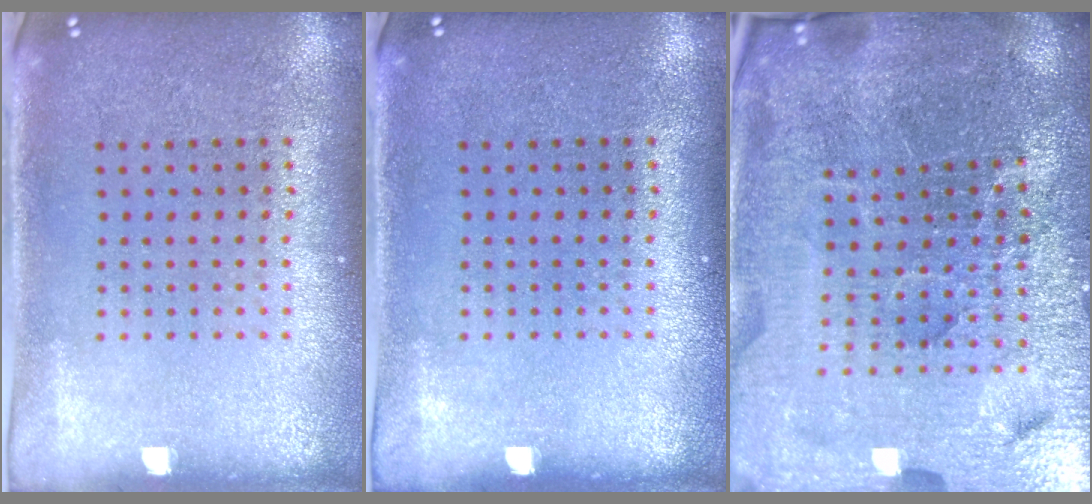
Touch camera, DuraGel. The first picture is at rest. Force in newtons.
{"total": 0.0}
{"total": 6.3, "press": 5.7, "slide": 2.7}